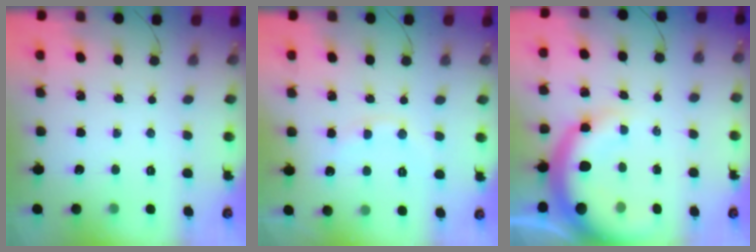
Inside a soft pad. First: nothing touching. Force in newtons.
{"total": 9.2, "press": 9.1, "slide": 1.2}
{"total": 11.7, "press": 11.5, "slide": 2.3}